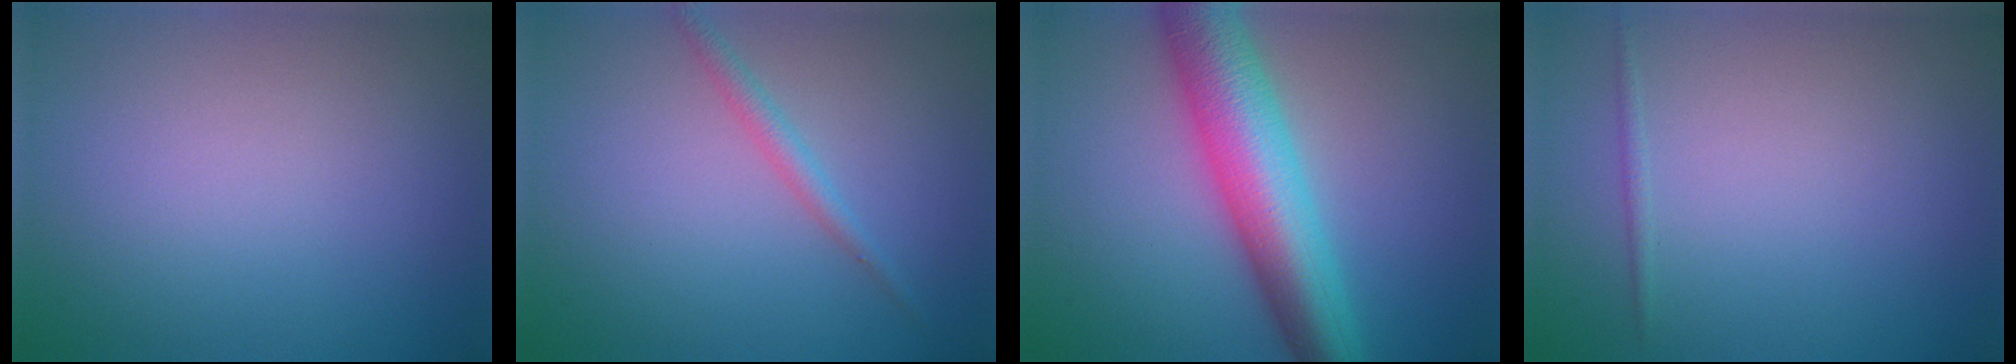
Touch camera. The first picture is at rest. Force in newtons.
{"total": 1.5, "press": 1.5, "slide": 0.1}
{"total": 9.5, "press": 9.5, "slide": 0.2}
{"total": 0.6, "press": 0.6, "slide": 0.0}